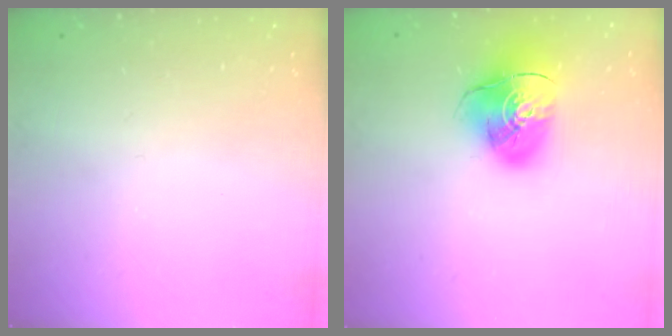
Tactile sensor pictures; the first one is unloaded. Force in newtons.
{"total": 16.1, "press": 16.0, "slide": 2.1}